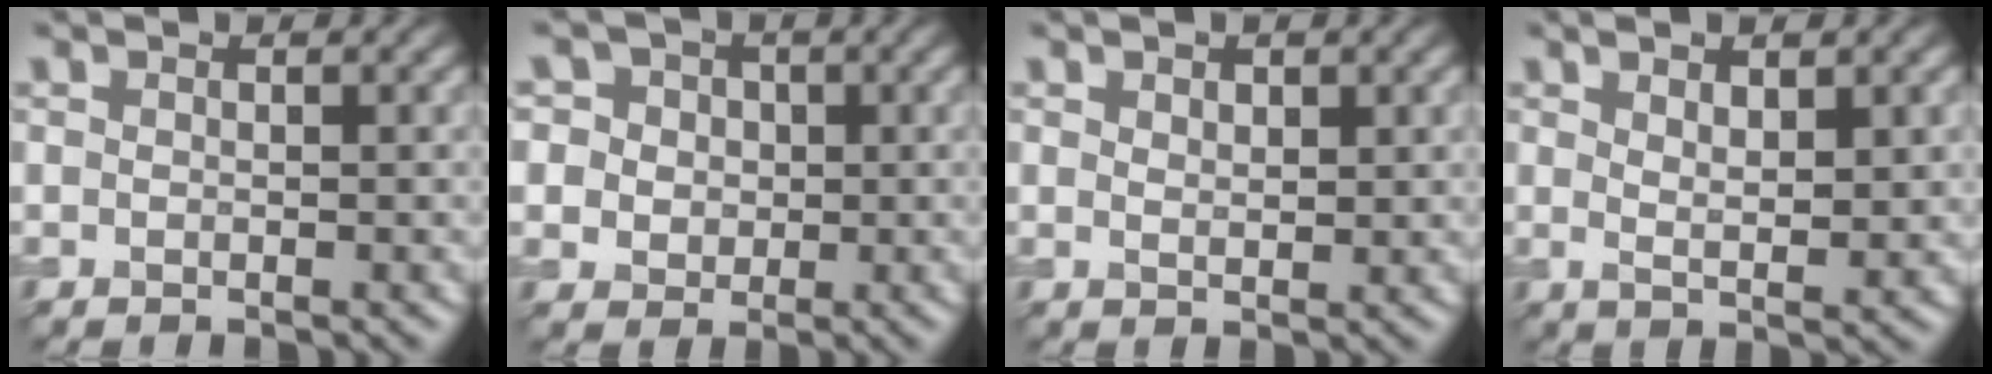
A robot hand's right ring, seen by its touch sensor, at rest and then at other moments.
{"total": 7.8, "force": [2.8, 6.8, 2.8], "torque": [-0.065, 0.031, 0.026]}
{"total": 1.4, "force": [0.8, 0.8, 0.9], "torque": [-0.013, -0.002, 0.016]}
{"total": 3.5, "force": [1.7, 0.9, 2.9], "torque": [-0.051, -0.006, 0.032]}